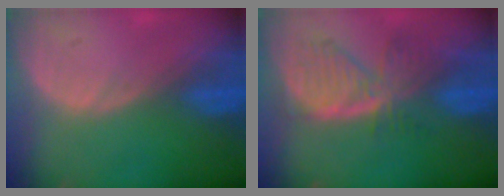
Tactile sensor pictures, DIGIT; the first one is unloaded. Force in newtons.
{"total": 7.8, "press": 6.8, "slide": 3.9}